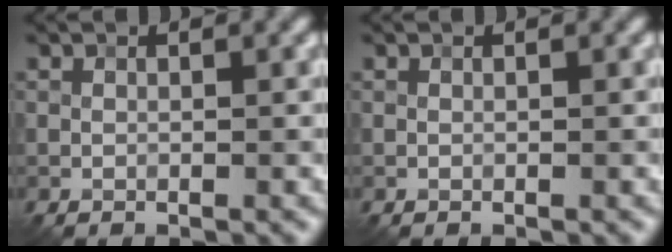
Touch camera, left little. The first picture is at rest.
{"total": 0.0}